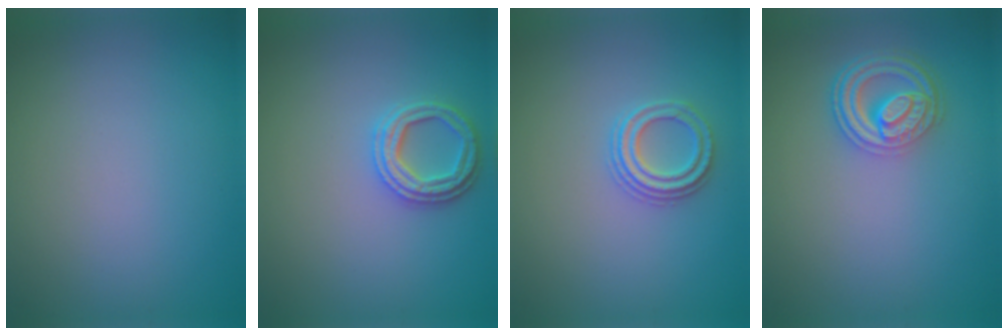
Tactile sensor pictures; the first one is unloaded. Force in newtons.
{"total": 2.8, "press": 2.7, "slide": 0.7}
{"total": 2.3, "press": 2.2, "slide": 0.6}
{"total": 4.5, "press": 3.6, "slide": 2.7}